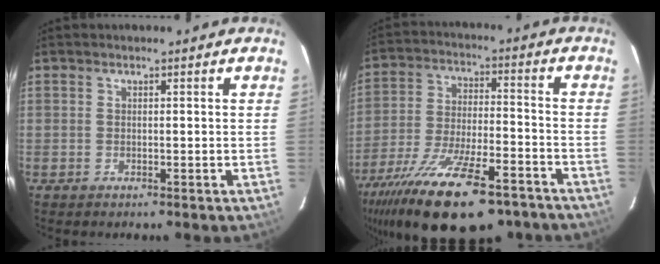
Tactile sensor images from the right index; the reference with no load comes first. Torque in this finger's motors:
{"motor_torque": [1.86, -0.28, 1.06, 0.21]}